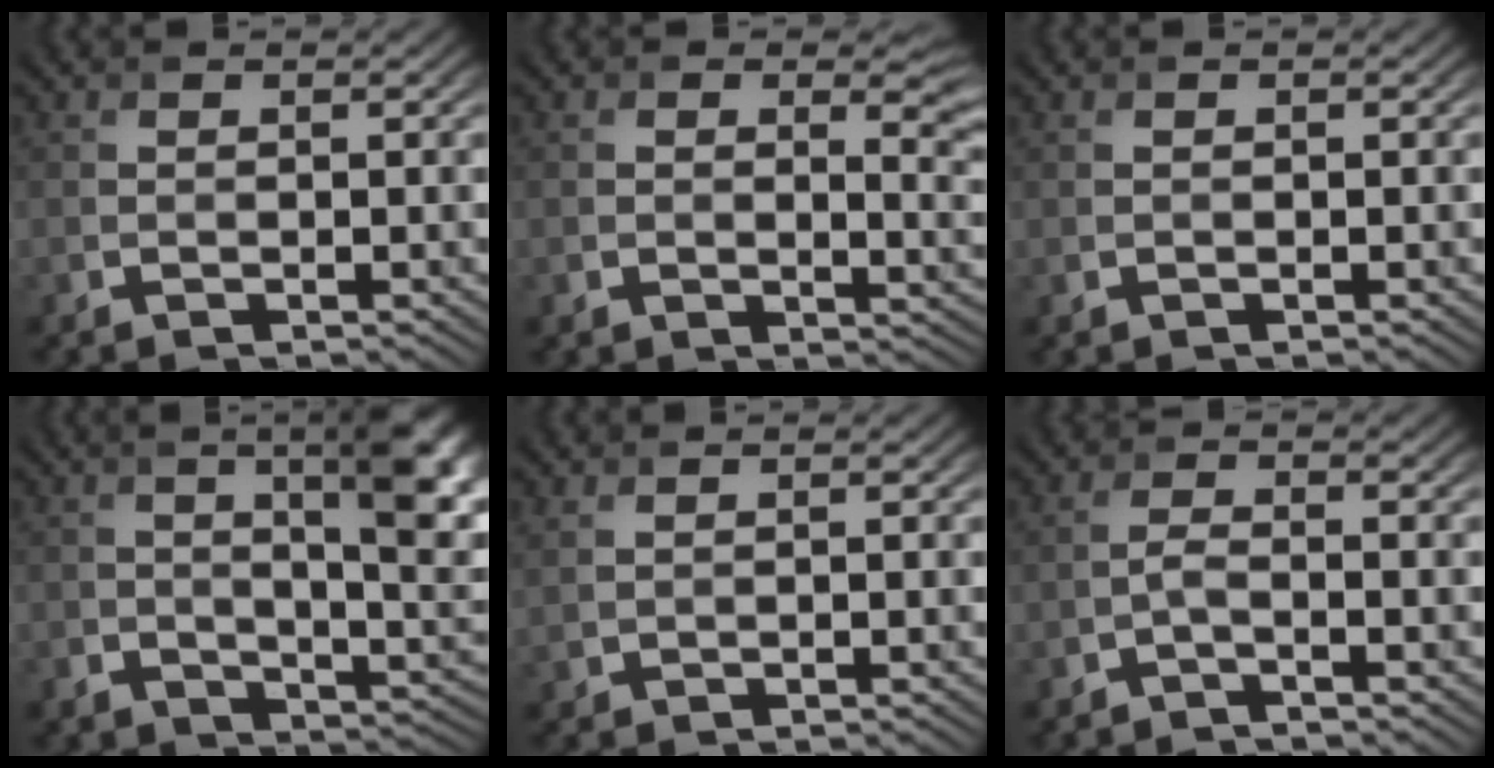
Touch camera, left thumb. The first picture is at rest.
{"total": 4.3, "force": [1.4, 2.6, 3.1], "torque": [-0.044, -0.017, 0.019]}
{"total": 0.0}
{"total": 10.5, "force": [2.0, 4.9, 9.1], "torque": [-0.141, -0.009, 0.034]}
{"total": 1.1, "force": [0.9, 0.4, 0.6], "torque": [-0.022, 0.000, 0.024]}
{"total": 1.6, "force": [-1.0, 0.4, 1.2], "torque": [-0.026, 0.005, -0.024]}